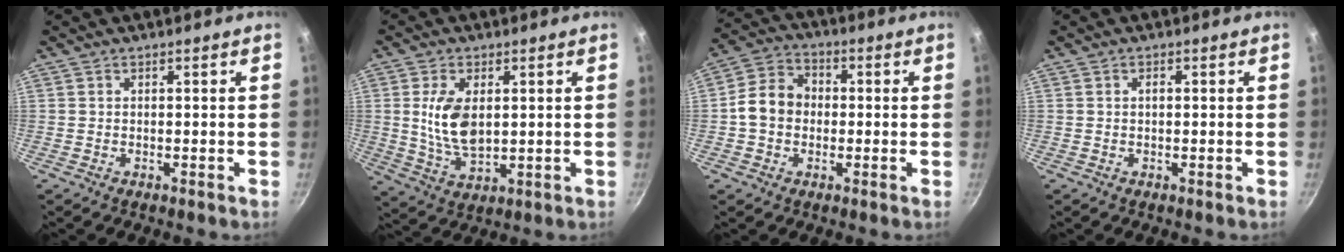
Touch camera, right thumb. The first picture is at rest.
{"total": 9.4, "force": [1.4, 5.1, 7.7], "torque": [-0.143, -0.014, 0.037]}
{"total": 8.8, "force": [-0.6, 7.2, 5.1], "torque": [-0.079, 0.030, -0.023]}
{"total": 0.8, "force": [0.1, 0.5, 0.7], "torque": [-0.009, 0.003, 0.001]}